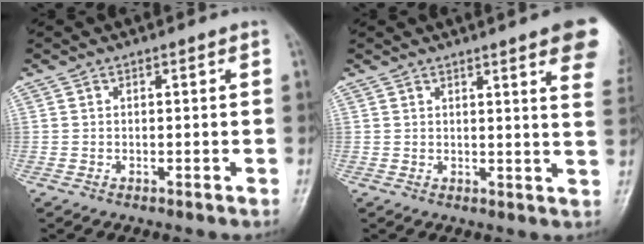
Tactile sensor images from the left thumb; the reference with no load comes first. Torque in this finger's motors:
{"motor_torque": [2.16, 1.41, 1.29, -1.38, 0.02]}